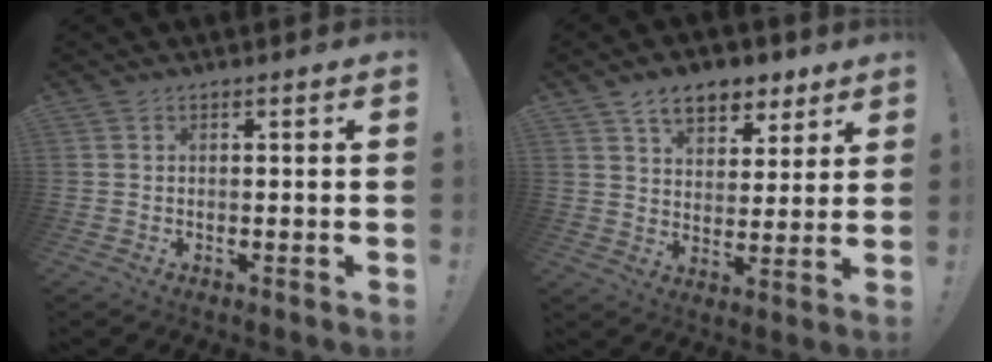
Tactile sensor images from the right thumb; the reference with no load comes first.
{"total": 10.3, "force": [6.5, 6.3, 5.0], "torque": [-0.074, -0.029, 0.121]}